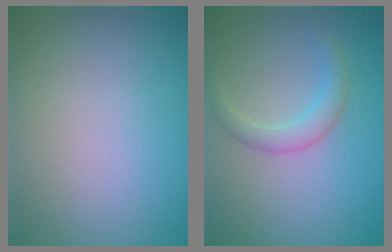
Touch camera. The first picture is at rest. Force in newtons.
{"total": 2.0, "press": 2.0, "slide": 0.2}